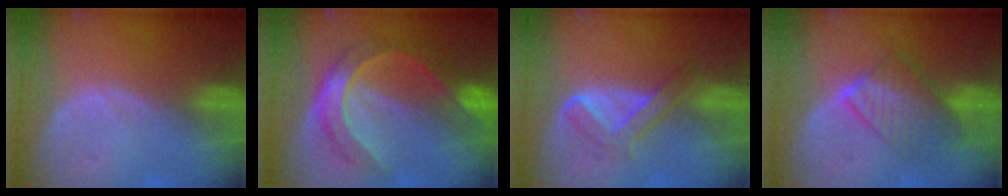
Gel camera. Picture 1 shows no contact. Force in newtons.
{"total": 8.2, "press": 8.2, "slide": 0.9}
{"total": 4.8, "press": 4.8, "slide": 0.9}
{"total": 7.1, "press": 7.0, "slide": 1.5}